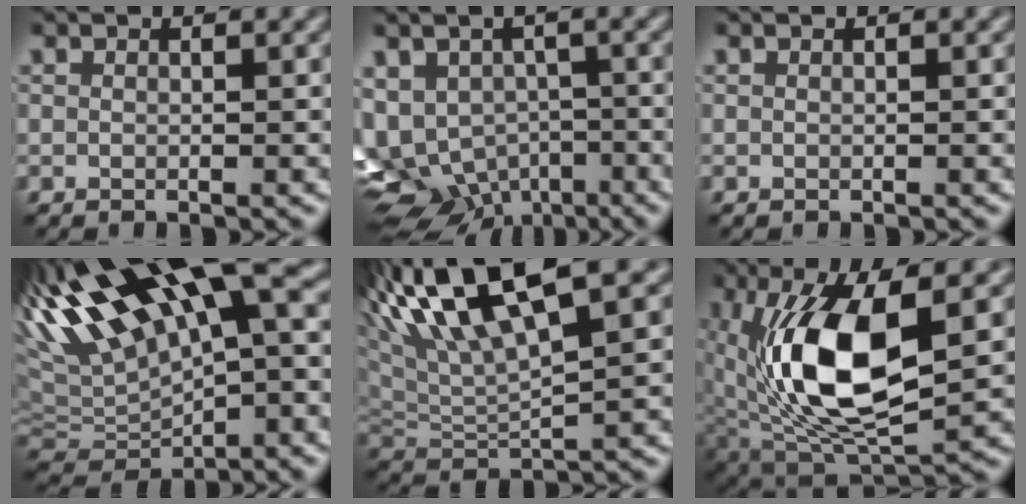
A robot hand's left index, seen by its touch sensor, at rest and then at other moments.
{"total": 9.9, "force": [-3.4, 7.1, 6.0], "torque": [-0.100, -0.015, -0.036]}
{"total": 0.0}
{"total": 15.7, "force": [5.4, 5.5, 13.6], "torque": [-0.263, 0.015, 0.103]}
{"total": 10.1, "force": [5.4, 2.7, 8.1], "torque": [-0.152, 0.025, 0.098]}
{"total": 11.7, "force": [1.3, 5.5, 10.3], "torque": [-0.201, -0.004, 0.028]}